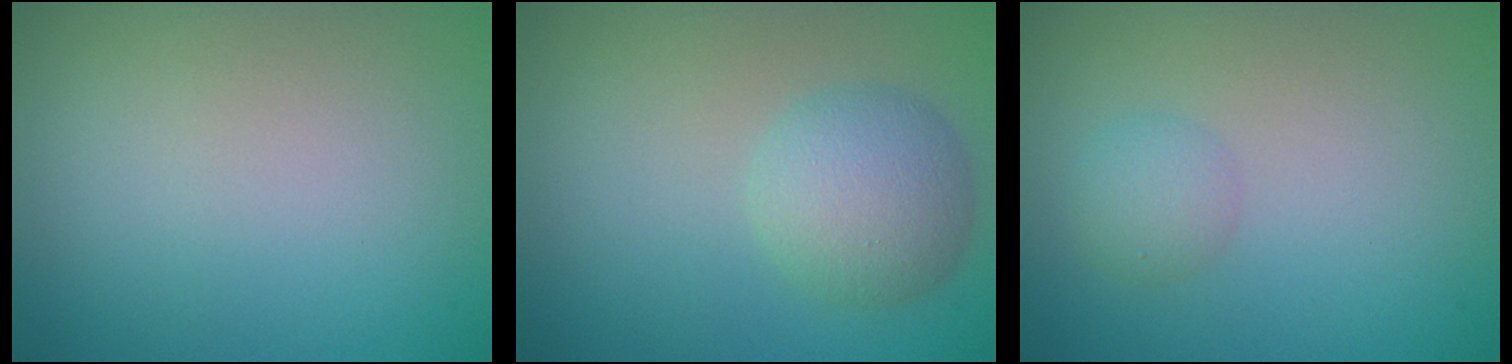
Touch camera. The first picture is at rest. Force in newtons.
{"total": 4.2, "press": 4.2, "slide": 0.1}
{"total": 1.6, "press": 1.6, "slide": 0.1}